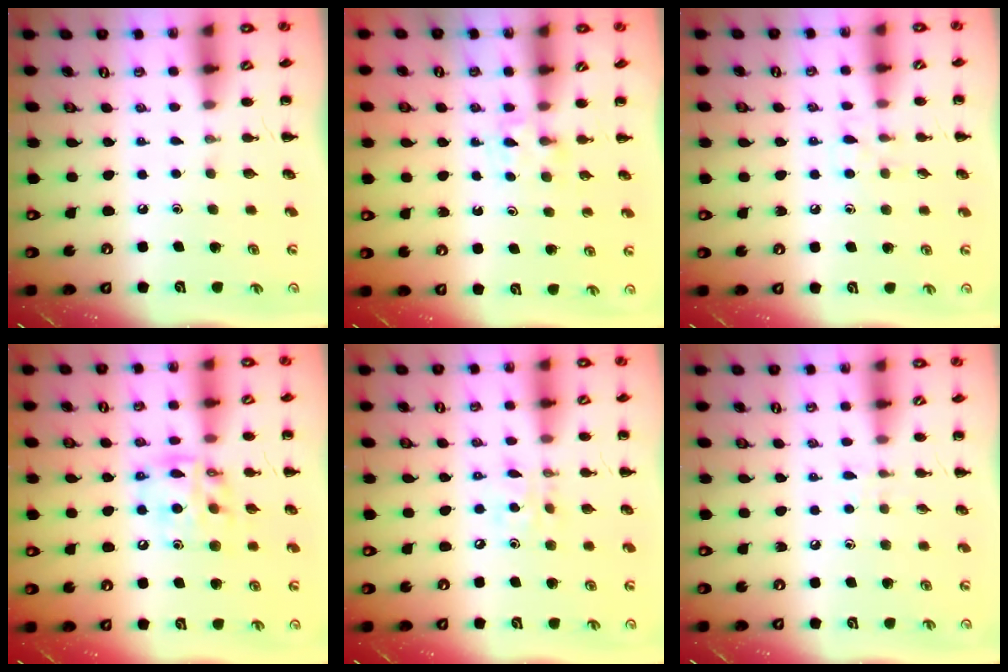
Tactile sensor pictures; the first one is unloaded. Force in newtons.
{"total": 3.8, "press": 3.6, "slide": 1.3}
{"total": 5.2, "press": 4.9, "slide": 1.8}
{"total": 13.6, "press": 13.3, "slide": 3.0}
{"total": 6.4, "press": 6.2, "slide": 1.3}
{"total": 3.8, "press": 3.5, "slide": 1.5}